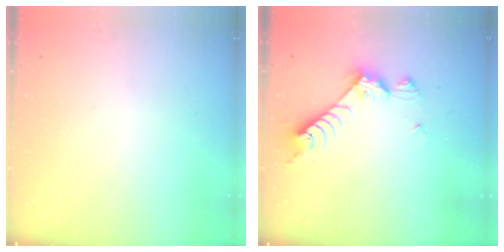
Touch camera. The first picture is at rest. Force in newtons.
{"total": 7.9, "press": 7.8, "slide": 1.3}